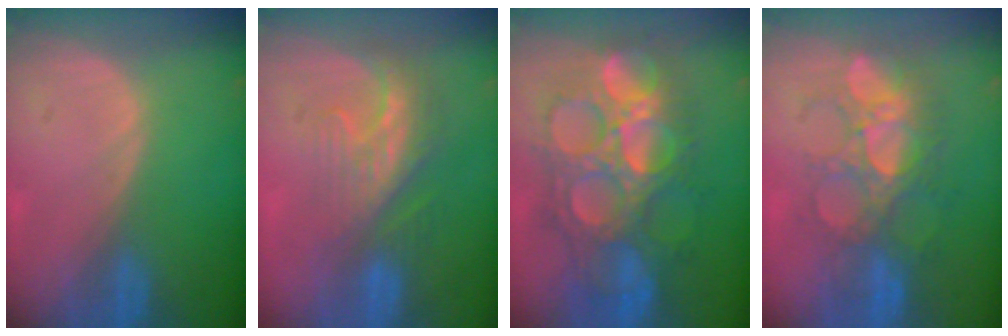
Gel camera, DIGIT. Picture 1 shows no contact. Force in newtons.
{"total": 8.7, "press": 7.4, "slide": 4.6}
{"total": 13.6, "press": 13.5, "slide": 1.5}
{"total": 8.8, "press": 8.6, "slide": 1.5}